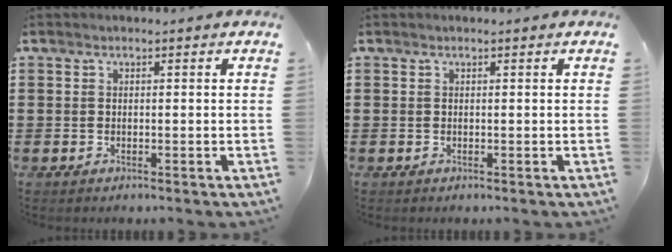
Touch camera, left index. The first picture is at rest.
{"total": 0.0}